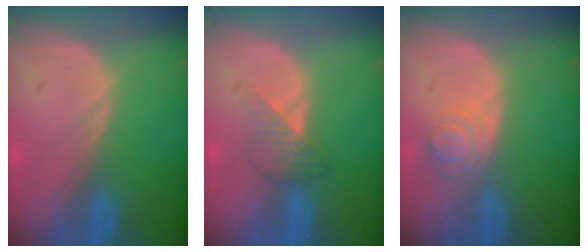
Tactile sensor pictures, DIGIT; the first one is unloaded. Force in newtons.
{"total": 3.4, "press": 3.1, "slide": 1.4}
{"total": 3.9, "press": 3.7, "slide": 1.1}